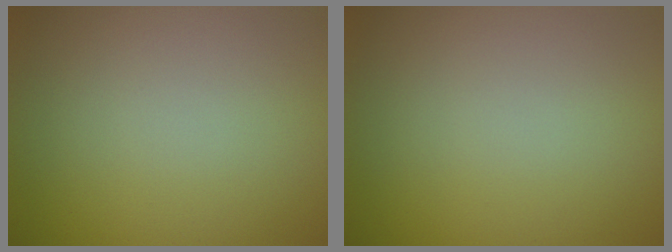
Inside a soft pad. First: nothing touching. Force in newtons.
{"total": 0.0}